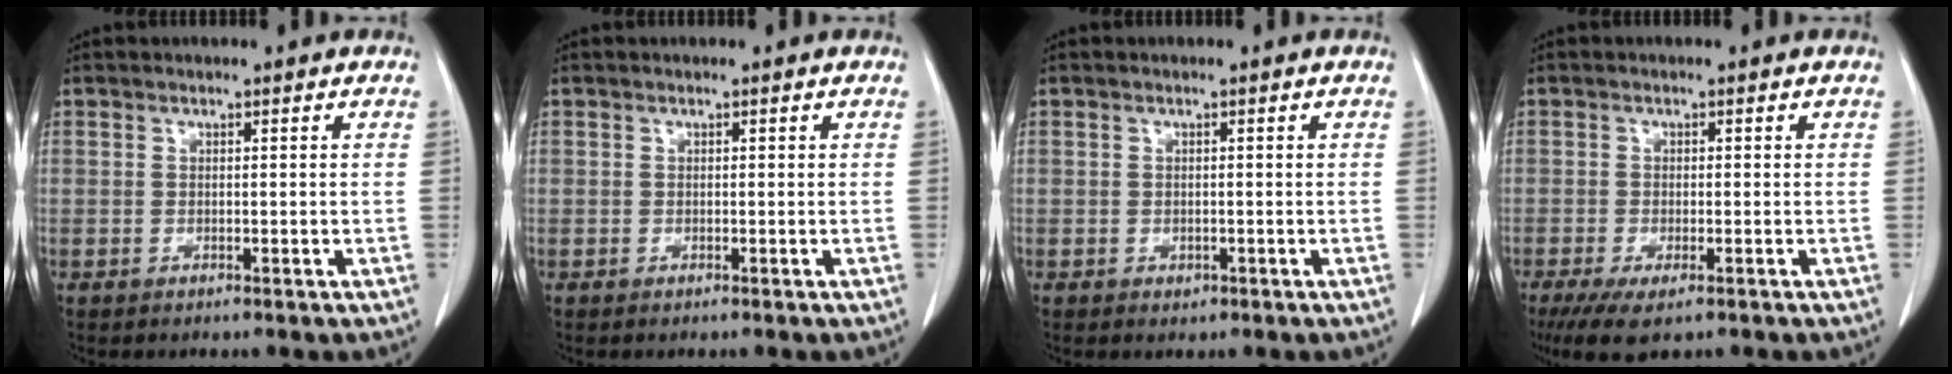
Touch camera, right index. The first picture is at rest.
{"total": 0.0}
{"total": 0.7, "force": [-0.2, 0.6, 0.3], "torque": [-0.005, 0.001, 0.002]}
{"total": 5.6, "force": [-3.5, 1.6, 4.1], "torque": [-0.069, -0.015, -0.055]}